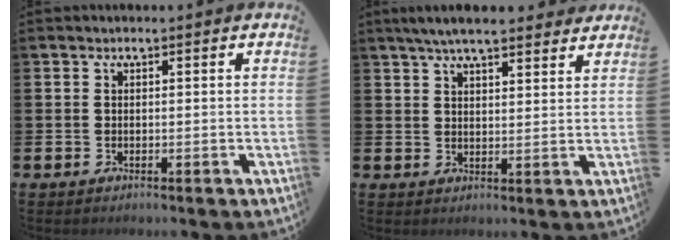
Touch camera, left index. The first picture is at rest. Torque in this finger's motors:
{"motor_torque": [0.93, -1.21, 0.92, 0.21]}